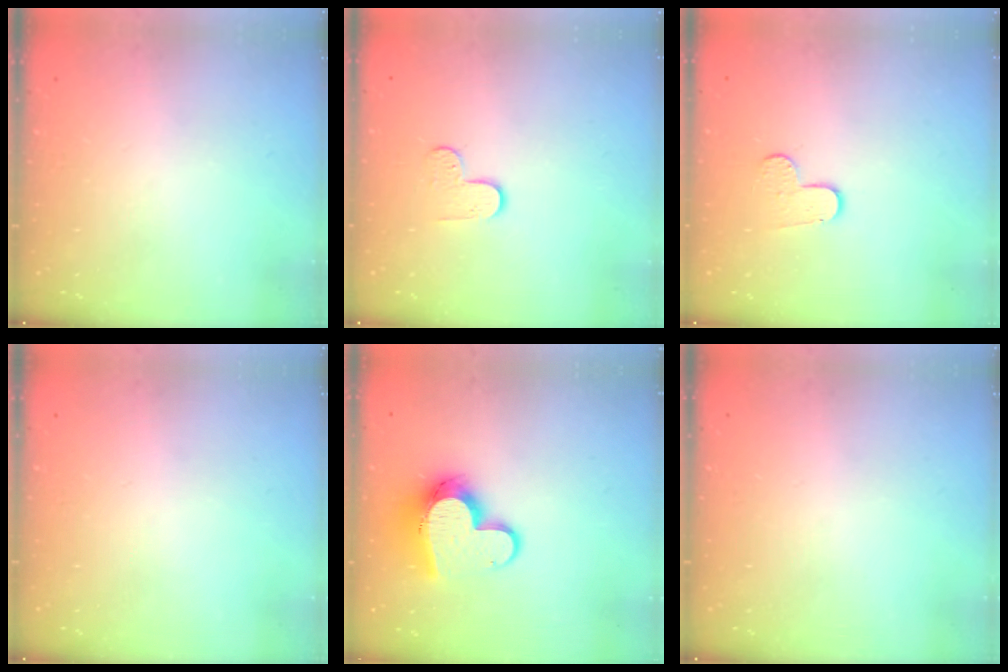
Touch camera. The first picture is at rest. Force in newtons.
{"total": 5.4, "press": 5.4, "slide": 0.5}
{"total": 5.7, "press": 5.7, "slide": 0.5}
{"total": 0.0}
{"total": 15.1, "press": 15.0, "slide": 1.2}
{"total": 0.0}